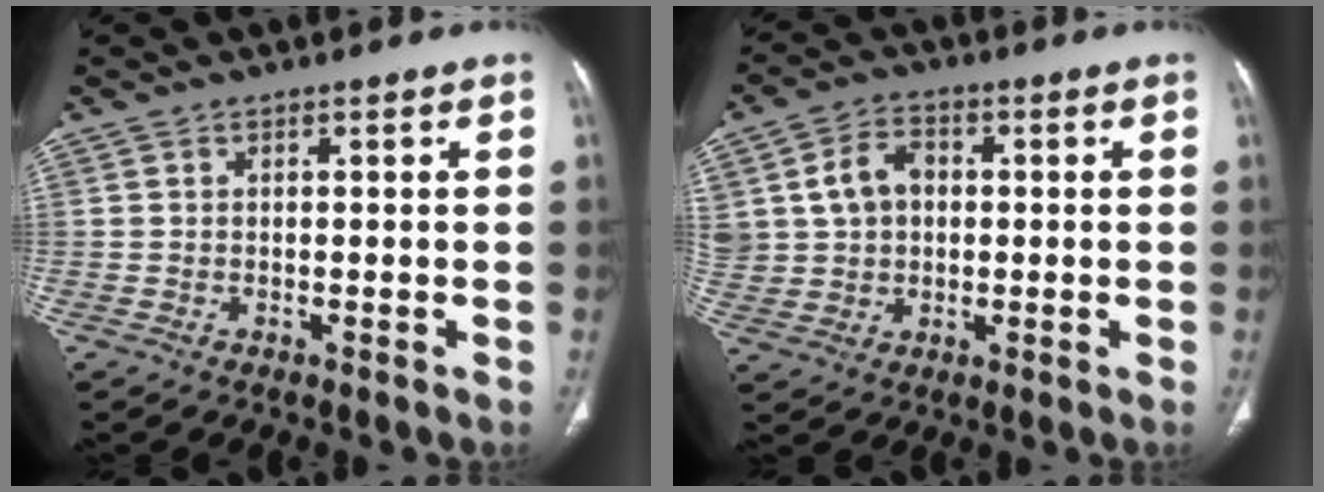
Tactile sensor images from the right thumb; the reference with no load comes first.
{"total": 10.1, "force": [1.8, 8.0, 5.9], "torque": [-0.099, 0.009, 0.037]}